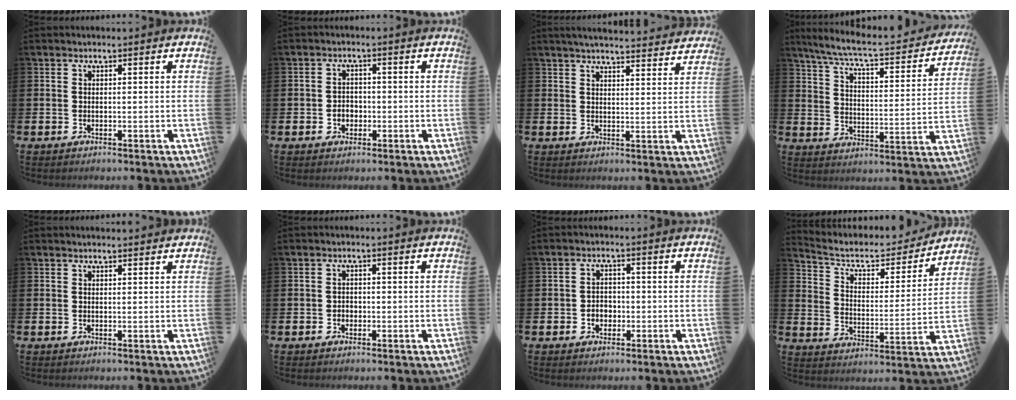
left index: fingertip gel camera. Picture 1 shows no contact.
{"total": 2.2, "force": [-0.6, 1.9, 0.9], "torque": [-0.007, 0.002, -0.019]}
{"total": 4.4, "force": [4.4, 0.0, 0.7], "torque": [-0.017, -0.029, 0.077]}
{"total": 7.2, "force": [6.4, 0.6, 3.1], "torque": [-0.089, -0.047, 0.105]}
{"total": 1.0, "force": [0.9, 0.1, 0.1], "torque": [0.006, -0.002, 0.015]}
{"total": 1.1, "force": [-0.4, 1.0, 0.3], "torque": [-0.003, 0.004, -0.010]}
{"total": 2.3, "force": [-0.7, 2.0, 0.9], "torque": [-0.009, 0.001, -0.019]}
{"total": 6.9, "force": [6.0, 2.7, 2.1], "torque": [-0.073, -0.043, 0.097]}